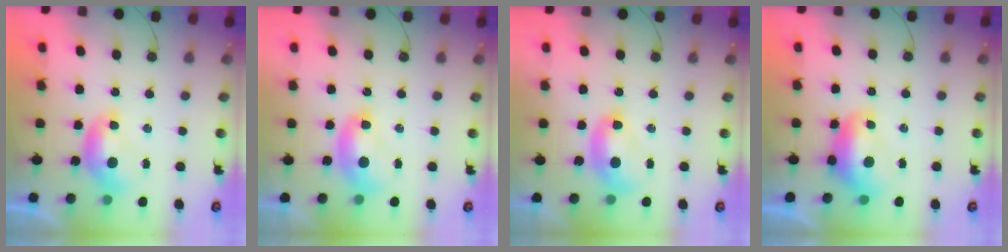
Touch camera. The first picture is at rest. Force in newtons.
{"total": 2.0, "press": 2.0, "slide": 0.0}
{"total": 2.7, "press": 2.7, "slide": 0.1}
{"total": 1.7, "press": 1.6, "slide": 0.6}